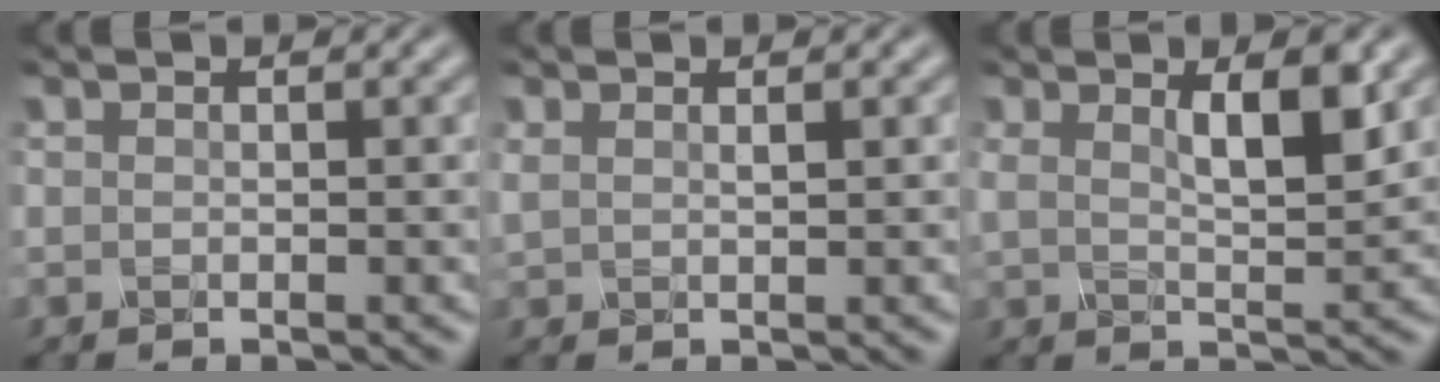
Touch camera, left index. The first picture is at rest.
{"total": 1.2, "force": [0.8, 0.4, 0.8], "torque": [-0.021, -0.001, 0.019]}
{"total": 4.2, "force": [2.0, 1.2, 3.6], "torque": [-0.063, -0.004, 0.034]}